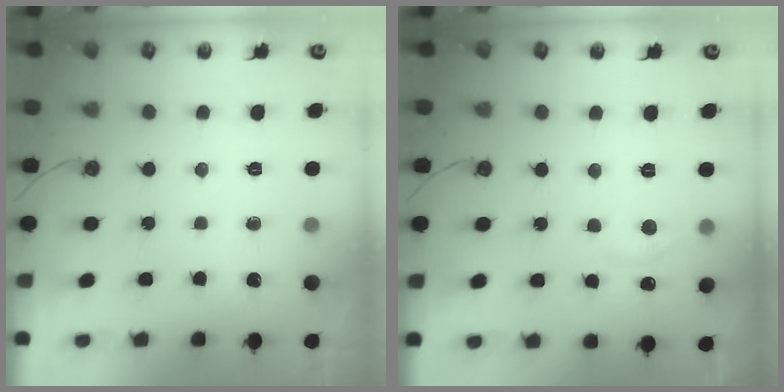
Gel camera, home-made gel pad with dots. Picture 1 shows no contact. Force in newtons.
{"total": 1.5, "press": 1.3, "slide": 0.7}